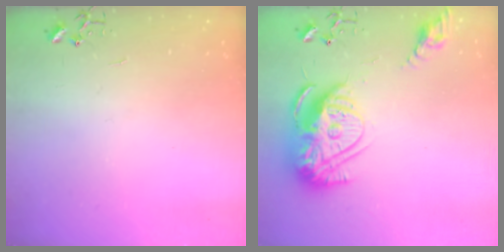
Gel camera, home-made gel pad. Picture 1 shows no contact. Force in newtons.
{"total": 17.6, "press": 17.5, "slide": 1.6}